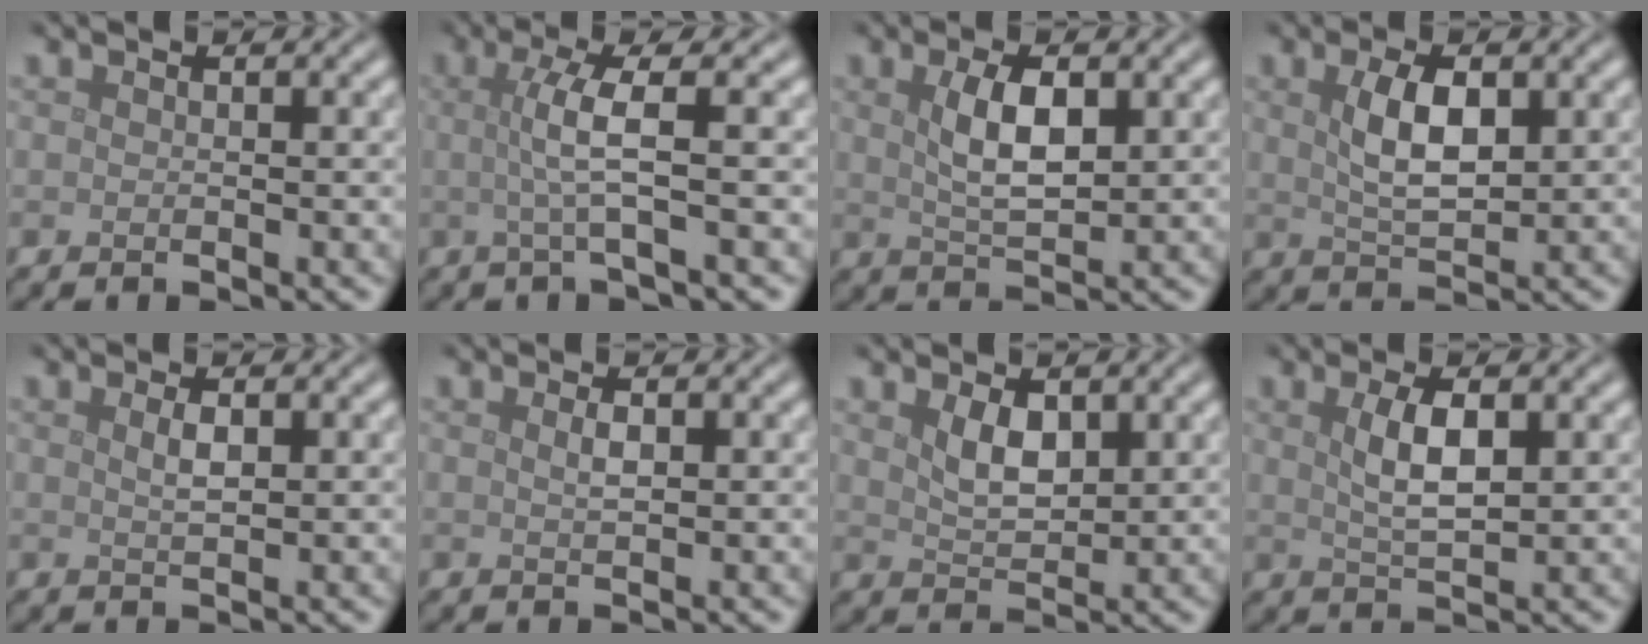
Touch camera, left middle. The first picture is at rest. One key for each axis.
{"total": 3.7, "fx": 0.2, "fy": 0.6, "fz": 3.7, "tx": -0.067, "ty": 0.002, "tz": -0.003}
{"total": 4.1, "fx": 1.1, "fy": 1.7, "fz": 3.5, "tx": -0.074, "ty": 0.001, "tz": 0.023}
{"total": 4.2, "fx": 1.1, "fy": 1.9, "fz": 3.5, "tx": -0.073, "ty": 0.000, "tz": 0.023}
{"total": 1.4, "fx": 0.5, "fy": 0.4, "fz": 1.2, "tx": -0.025, "ty": -0.001, "tz": 0.012}
{"total": 1.1, "fx": 0.3, "fy": 0.4, "fz": 0.9, "tx": -0.019, "ty": 0.000, "tz": 0.008}
{"total": 2.7, "fx": 1.2, "fy": 1.5, "fz": 1.9, "tx": -0.041, "ty": -0.004, "tz": 0.028}
{"total": 3.5, "fx": 1.0, "fy": 1.2, "fz": 3.2, "tx": -0.064, "ty": 0.000, "tz": 0.021}